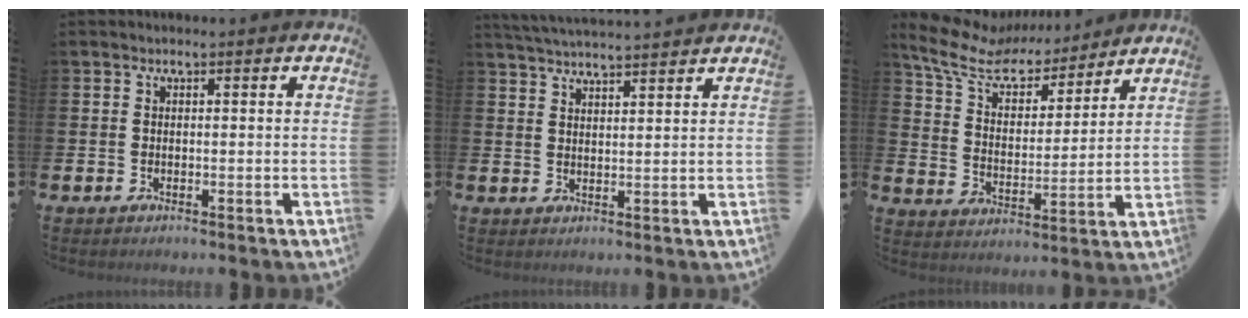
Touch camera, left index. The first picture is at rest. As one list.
[{"total": 4.0, "force": [4.0, -0.3, 0.3], "torque": [-0.011, -0.023, 0.071]}, {"total": 8.8, "force": [7.4, 3.7, 3.1], "torque": [-0.096, -0.044, 0.129]}]